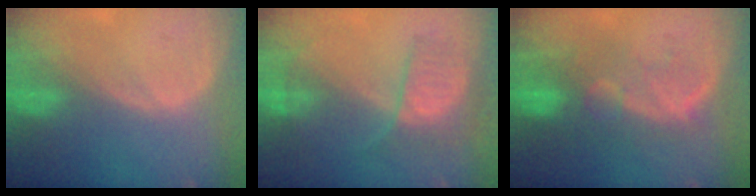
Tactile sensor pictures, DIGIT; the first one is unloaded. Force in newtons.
{"total": 7.3, "press": 6.0, "slide": 4.0}
{"total": 10.0, "press": 8.5, "slide": 5.3}